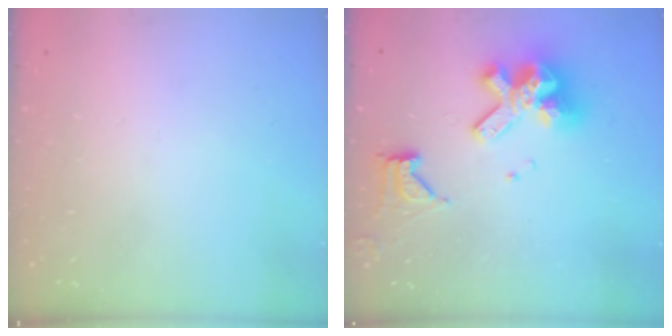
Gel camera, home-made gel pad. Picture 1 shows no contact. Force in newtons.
{"total": 12.2, "press": 12.1, "slide": 1.3}